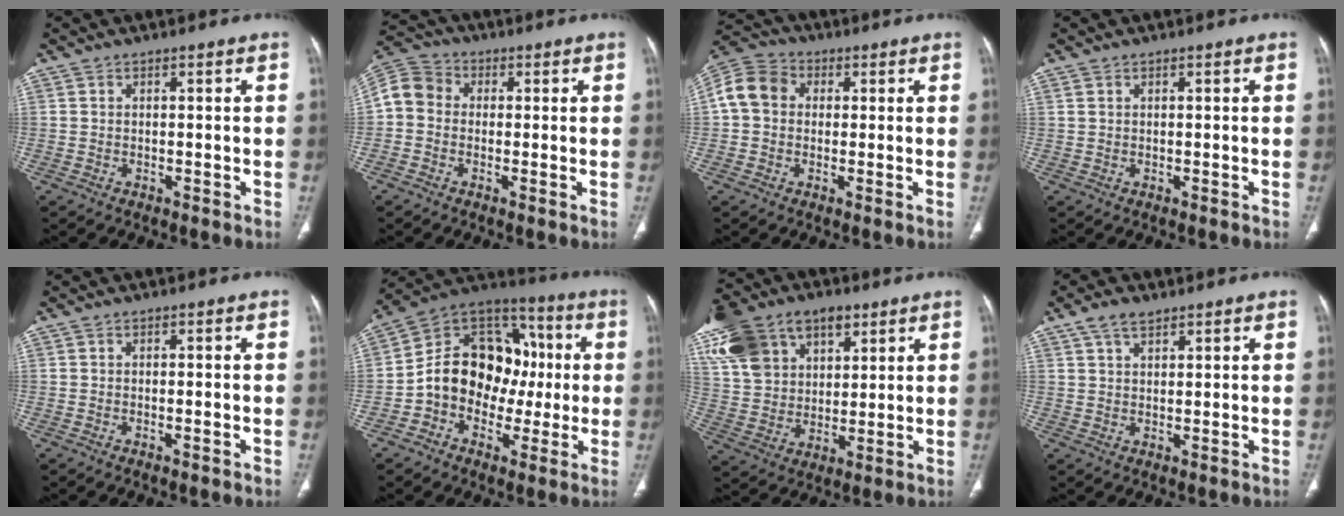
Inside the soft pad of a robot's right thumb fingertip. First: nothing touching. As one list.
[{"total": 7.4, "force": [-0.2, 6.3, 3.8], "torque": [-0.068, 0.024, -0.019]}, {"total": 9.0, "force": [1.1, 7.4, 5.0], "torque": [-0.091, 0.027, 0.008]}, {"total": 0.7, "force": [0.5, 0.4, 0.3], "torque": [-0.005, 0.003, 0.011]}, {"total": 0.8, "force": [-0.4, 0.1, 0.7], "torque": [-0.014, 0.000, -0.004]}, {"total": 17.6, "force": [-1.1, 14.0, 10.6], "torque": [-0.125, 0.050, -0.024]}, {"total": 21.1, "force": [10.5, 14.0, 11.7], "torque": [-0.223, 0.012, 0.193]}, {"total": 4.0, "force": [2.6, 1.9, 2.2], "torque": [-0.038, -0.004, 0.053]}]